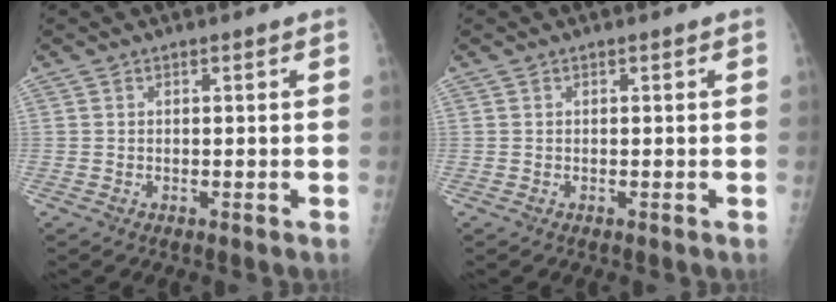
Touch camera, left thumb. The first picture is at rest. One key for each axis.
{"total": 0.0}